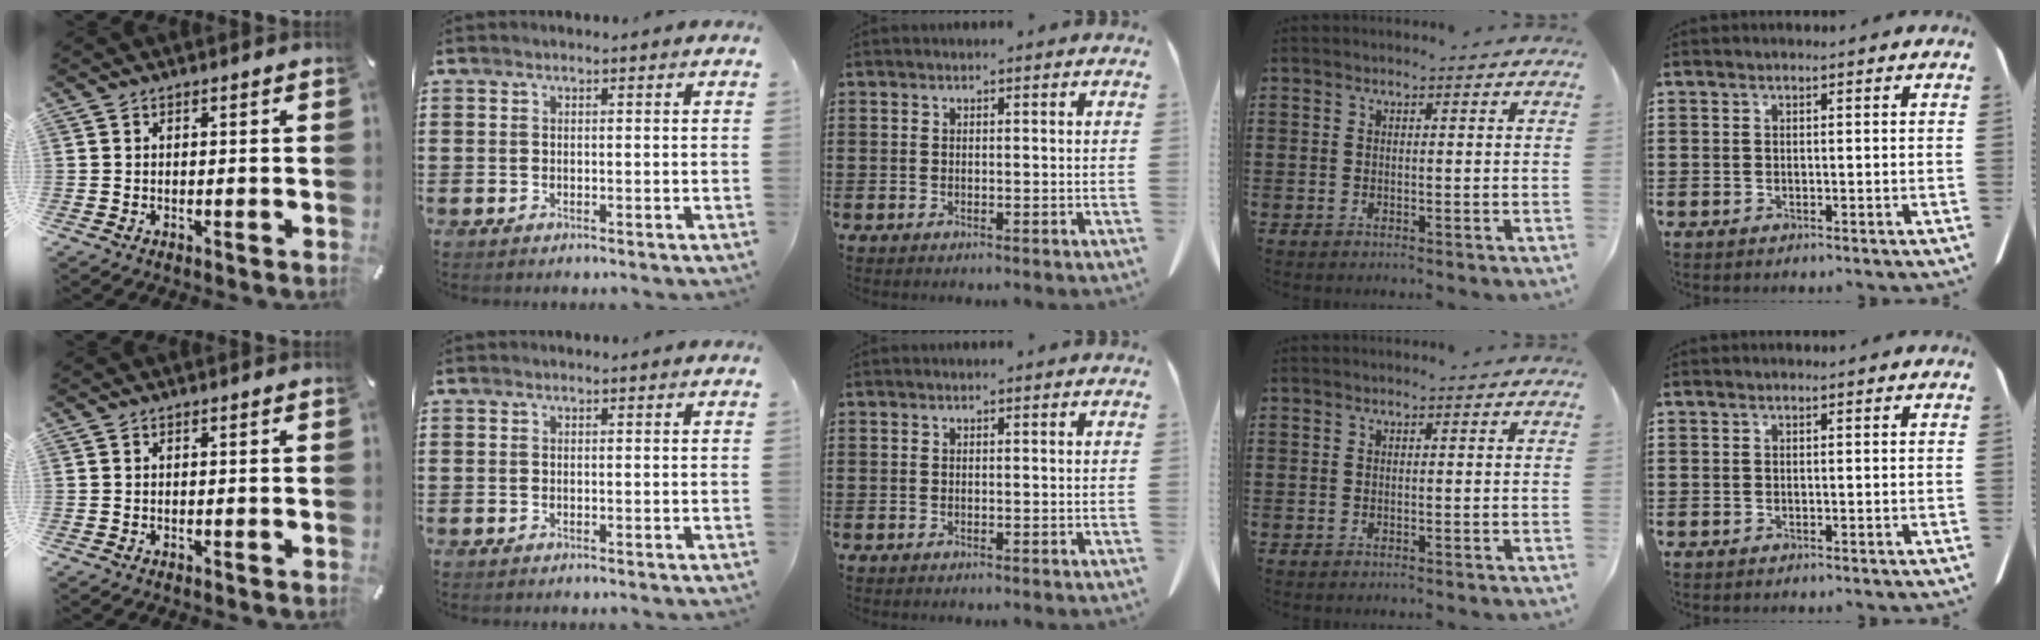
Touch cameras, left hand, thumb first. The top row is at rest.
{}